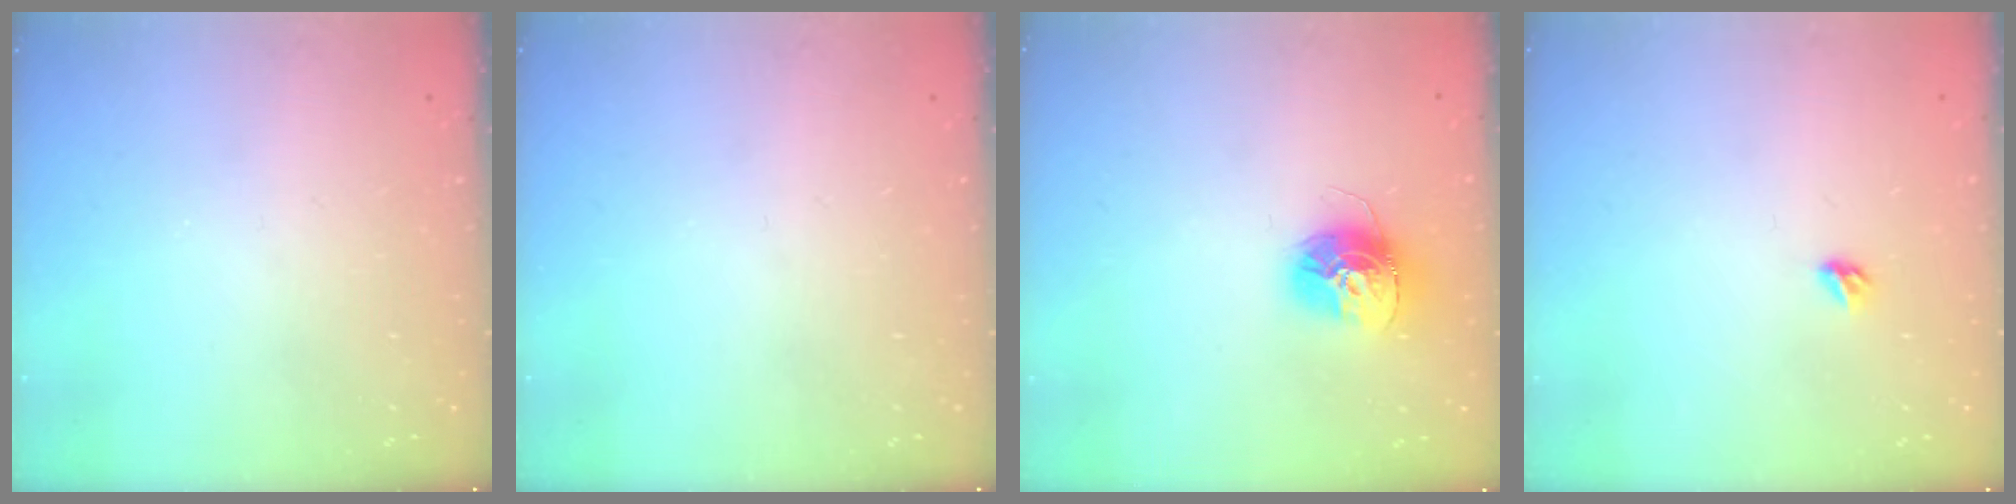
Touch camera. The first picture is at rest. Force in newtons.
{"total": 0.0}
{"total": 13.8, "press": 13.7, "slide": 1.3}
{"total": 3.5, "press": 3.4, "slide": 0.7}